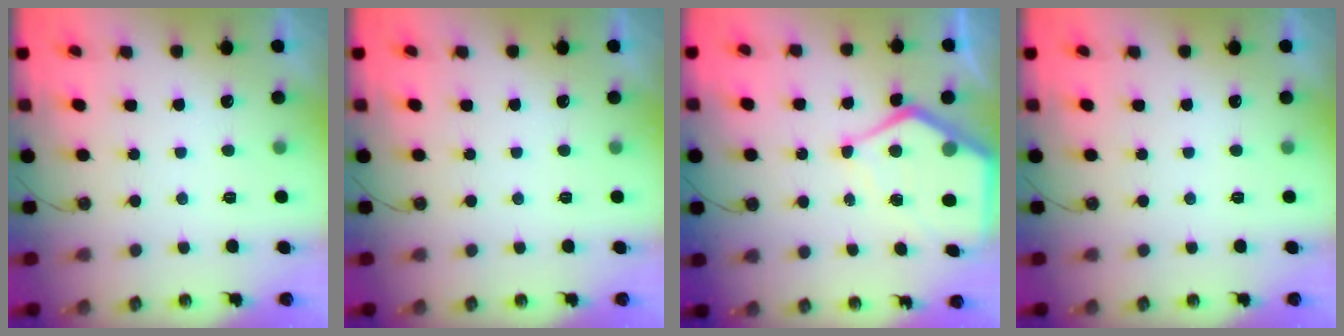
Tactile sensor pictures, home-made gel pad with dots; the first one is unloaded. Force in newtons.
{"total": 0.0}
{"total": 11.5, "press": 11.4, "slide": 1.3}
{"total": 0.0}